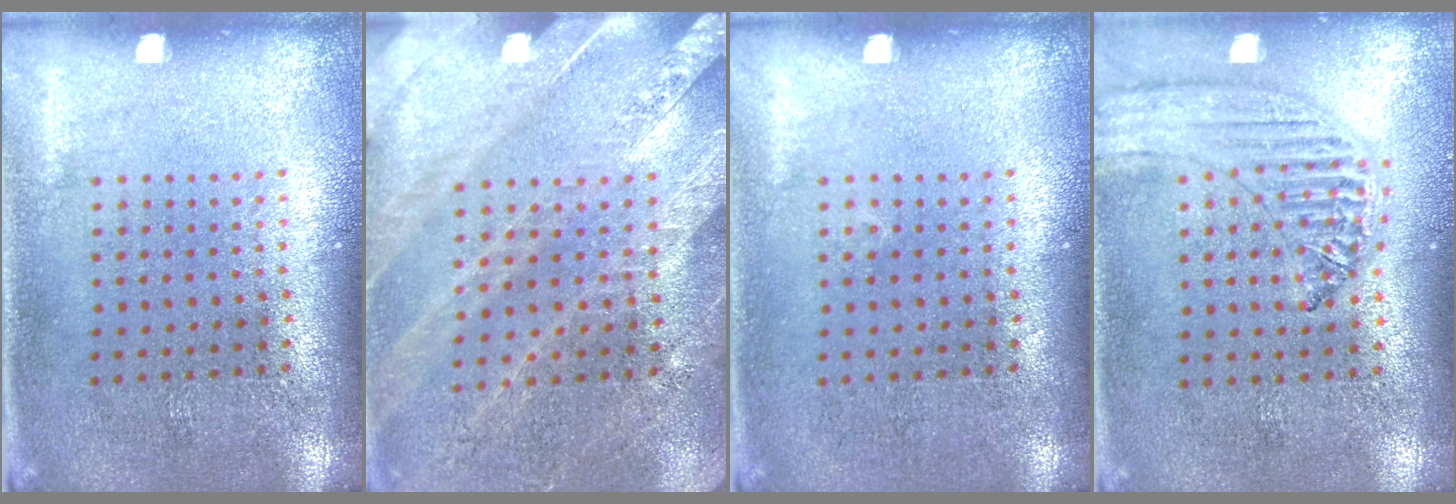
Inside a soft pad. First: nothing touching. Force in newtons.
{"total": 2.6, "press": 2.6, "slide": 0.4}
{"total": 0.0}
{"total": 1.2, "press": 1.2, "slide": 0.1}